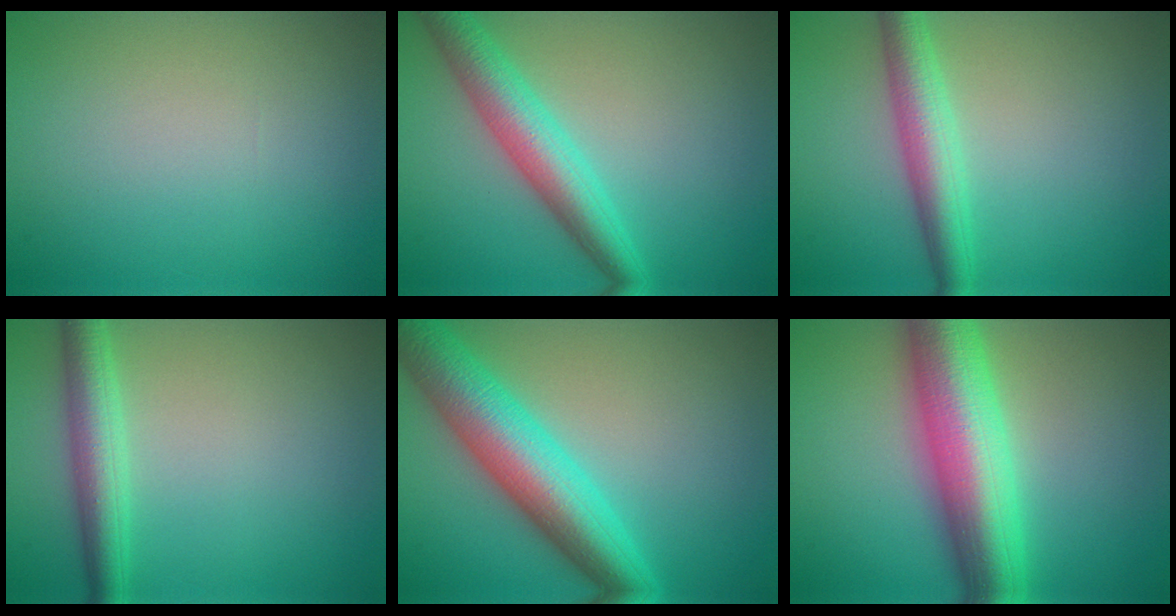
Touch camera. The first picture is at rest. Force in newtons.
{"total": 5.3, "press": 5.3, "slide": 0.2}
{"total": 4.0, "press": 4.0, "slide": 0.1}
{"total": 3.9, "press": 3.9, "slide": 0.0}
{"total": 8.7, "press": 8.7, "slide": 0.1}
{"total": 10.3, "press": 10.3, "slide": 0.2}